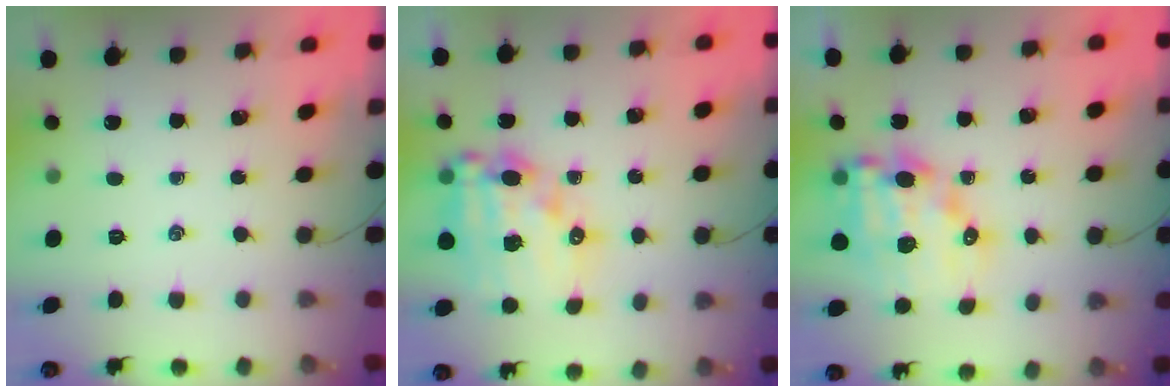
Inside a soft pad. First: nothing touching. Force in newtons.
{"total": 16.7, "press": 16.3, "slide": 3.5}
{"total": 13.2, "press": 12.9, "slide": 2.8}